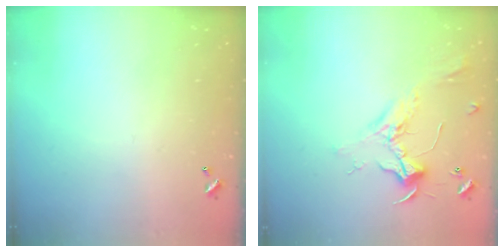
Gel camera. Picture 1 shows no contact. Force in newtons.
{"total": 2.4, "press": 2.3, "slide": 0.9}